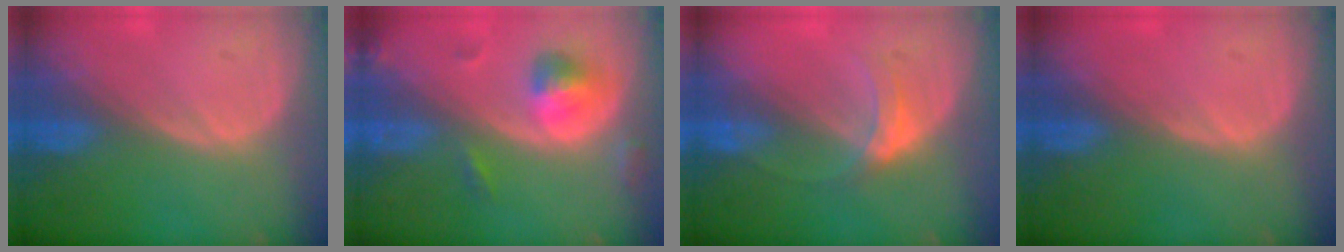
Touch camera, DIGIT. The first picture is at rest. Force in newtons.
{"total": 5.2, "press": 5.0, "slide": 1.4}
{"total": 3.7, "press": 3.3, "slide": 1.7}
{"total": 0.0}